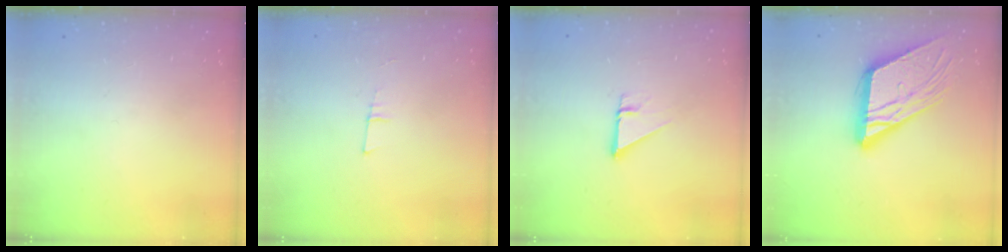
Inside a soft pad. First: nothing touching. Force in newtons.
{"total": 5.6, "press": 4.7, "slide": 2.9}
{"total": 2.7, "press": 2.7, "slide": 0.1}
{"total": 15.7, "press": 15.6, "slide": 1.8}